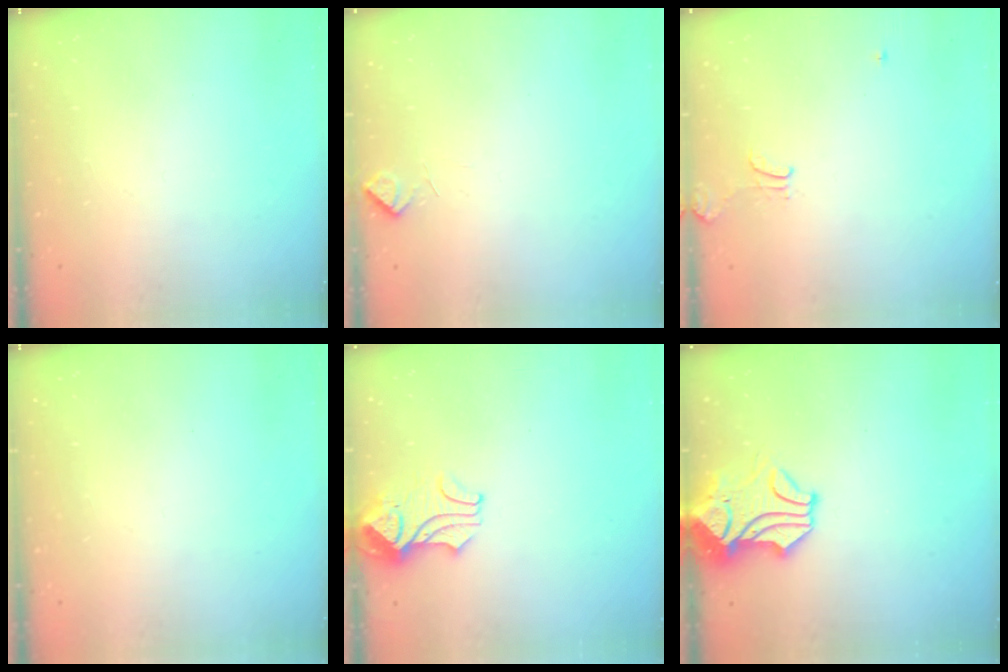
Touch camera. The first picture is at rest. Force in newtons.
{"total": 2.2, "press": 2.0, "slide": 0.9}
{"total": 1.3, "press": 1.2, "slide": 0.5}
{"total": 0.0}
{"total": 2.3, "press": 2.3, "slide": 0.5}
{"total": 1.5, "press": 0.8, "slide": 1.3}